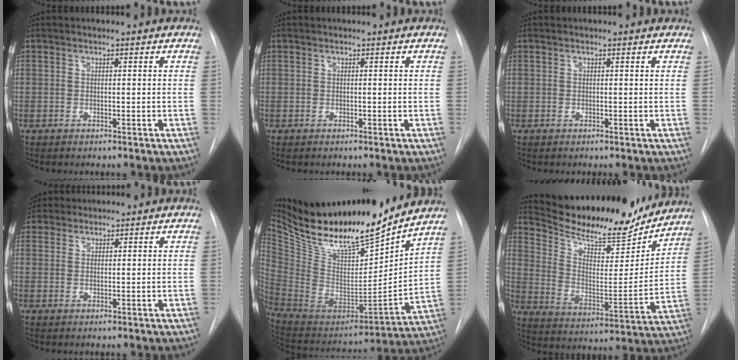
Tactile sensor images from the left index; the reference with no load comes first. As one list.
[{"total": 0.0}, {"total": 0.0}, {"total": 5.0, "force": [4.6, 2.0, 0.2], "torque": [-0.006, 0.027, 0.086]}, {"total": 25.7, "force": [22.3, 4.2, 12.0], "torque": [-0.220, -0.039, 0.373]}, {"total": 21.0, "force": [19.5, 3.9, 6.8], "torque": [-0.120, -0.029, 0.301]}]